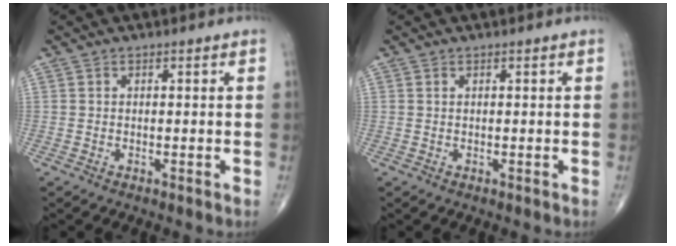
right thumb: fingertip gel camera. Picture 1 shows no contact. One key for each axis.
{"total": 0.0}